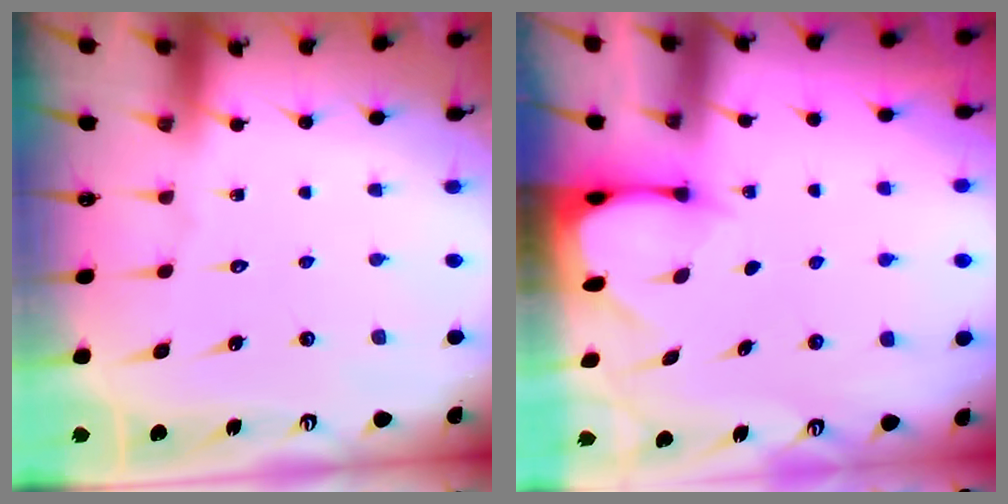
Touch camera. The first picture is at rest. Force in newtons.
{"total": 2.5, "press": 2.5, "slide": 0.3}